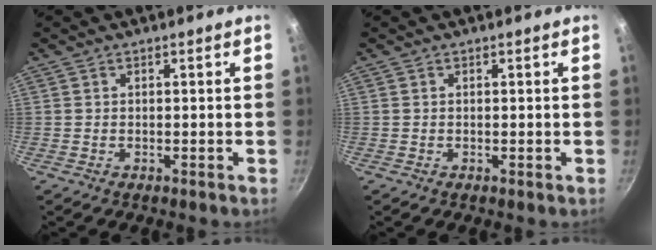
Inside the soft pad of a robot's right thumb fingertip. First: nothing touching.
{"total": 0.0}